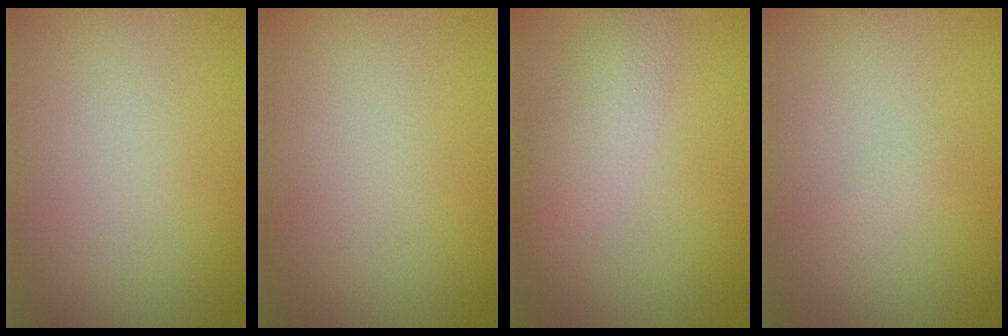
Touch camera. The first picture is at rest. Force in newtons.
{"total": 0.0}
{"total": 2.8, "press": 2.8, "slide": 0.2}
{"total": 0.6, "press": 0.6, "slide": 0.1}